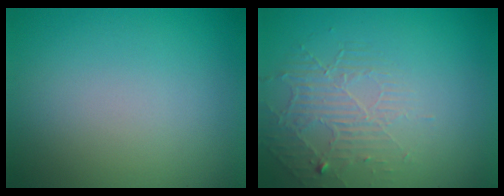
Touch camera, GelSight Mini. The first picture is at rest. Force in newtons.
{"total": 2.2, "press": 1.4, "slide": 1.7}